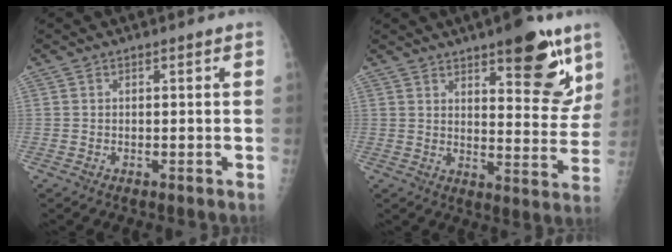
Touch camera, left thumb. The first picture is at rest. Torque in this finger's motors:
{"motor_torque": [1.26, 1.37, 0.81, -1.01, 0.03]}